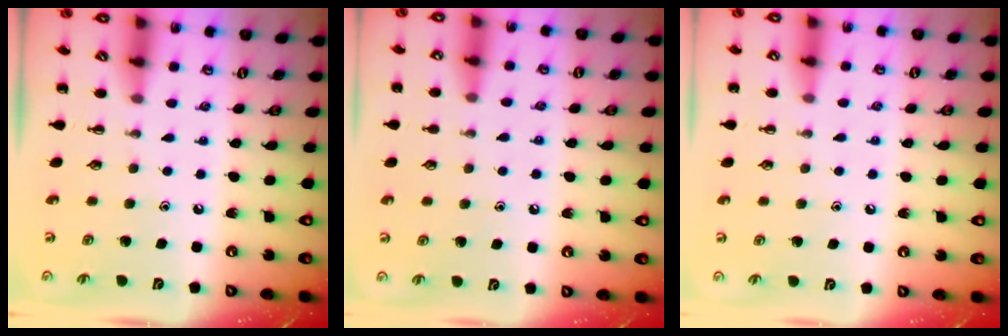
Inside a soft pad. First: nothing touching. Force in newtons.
{"total": 6.2, "press": 6.0, "slide": 1.8}
{"total": 3.7, "press": 3.5, "slide": 1.3}